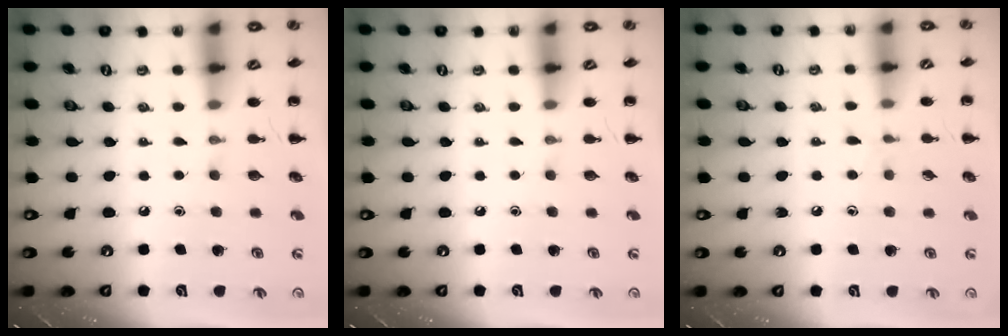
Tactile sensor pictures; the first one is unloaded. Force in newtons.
{"total": 0.0}
{"total": 5.1, "press": 4.8, "slide": 1.8}